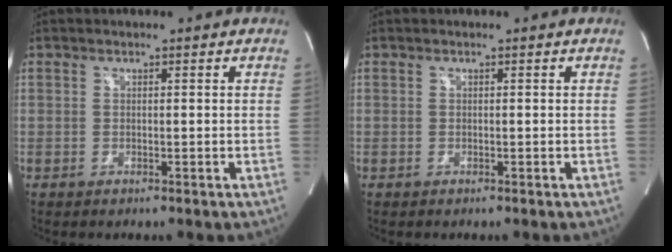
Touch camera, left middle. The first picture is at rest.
{"total": 0.0}